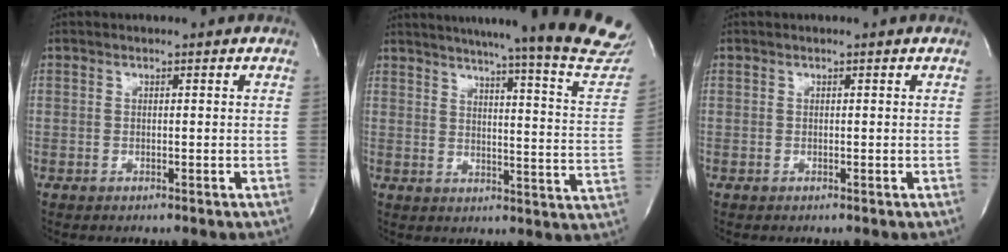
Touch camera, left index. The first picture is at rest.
{"total": 27.5, "force": [24.3, 0.0, 13.0], "torque": [-0.185, -0.097, 0.283]}
{"total": 0.0}